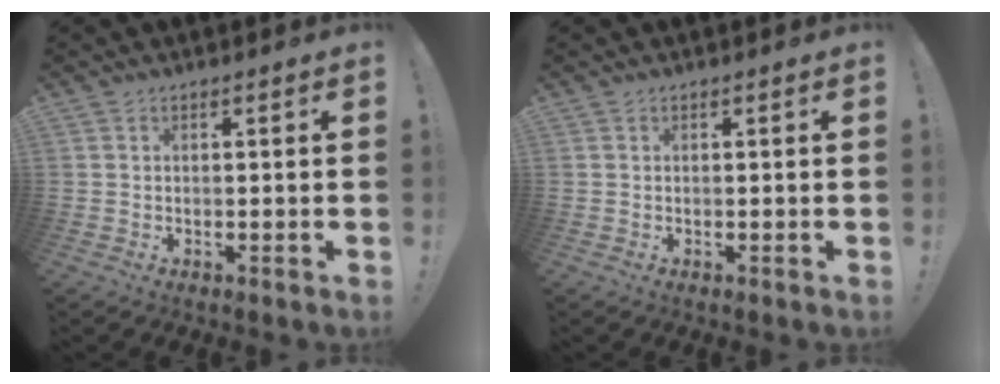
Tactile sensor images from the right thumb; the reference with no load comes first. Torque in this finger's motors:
{"motor_torque": [0.12, -0.33, -0.29, 0.20, -0.05]}